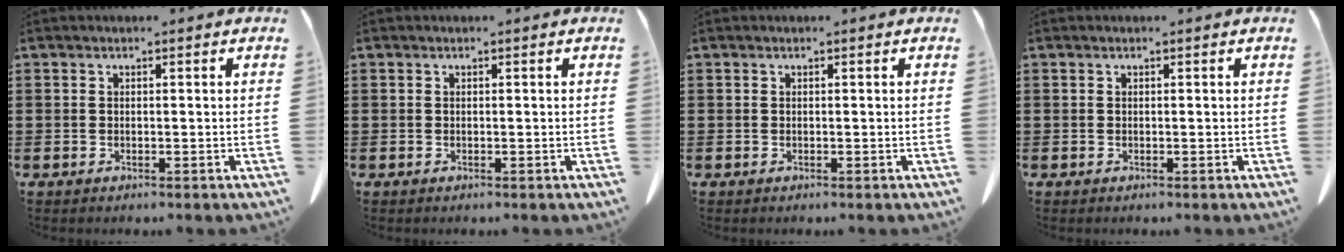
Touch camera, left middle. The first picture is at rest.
{"total": 0.0}
{"total": 0.0}
{"total": 0.0}